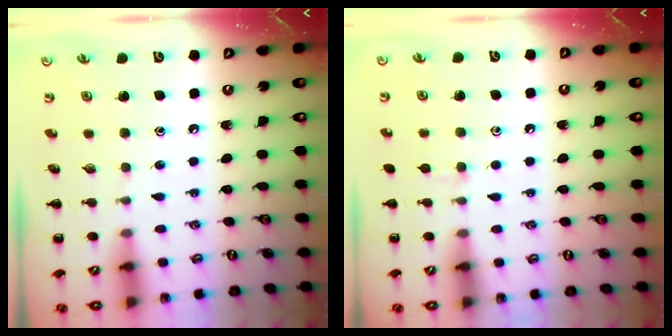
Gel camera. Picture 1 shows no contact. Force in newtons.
{"total": 4.1, "press": 3.7, "slide": 1.6}